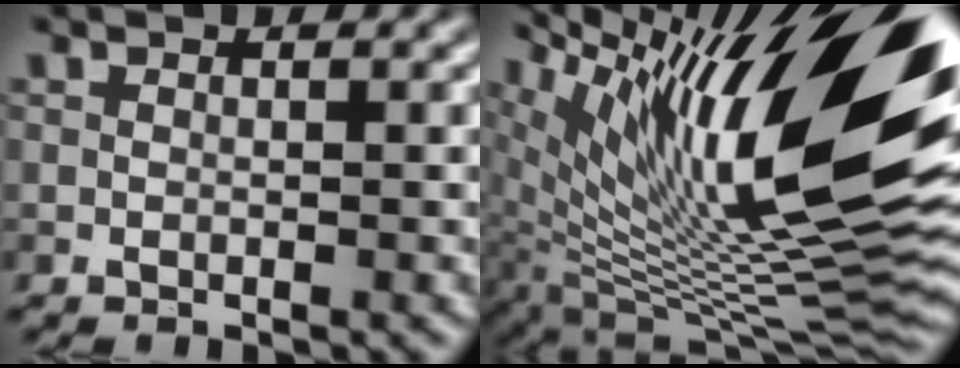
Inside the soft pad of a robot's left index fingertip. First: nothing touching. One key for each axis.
{"total": 17.5, "fx": 6.9, "fy": 5.1, "fz": 15.3, "tx": -0.250, "ty": 0.018, "tz": 0.130}